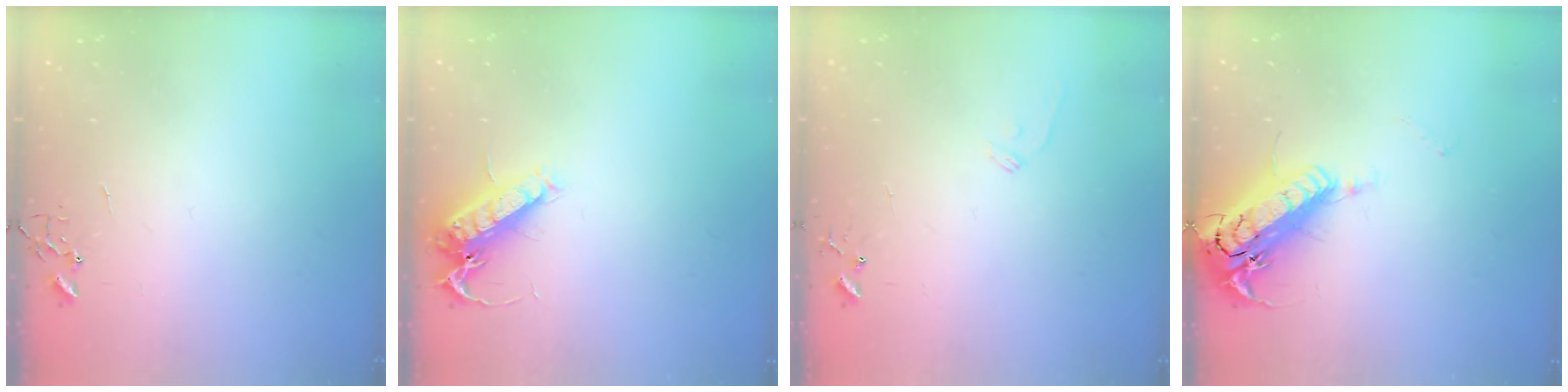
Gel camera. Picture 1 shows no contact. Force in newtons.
{"total": 13.8, "press": 13.7, "slide": 1.5}
{"total": 6.6, "press": 6.6, "slide": 0.6}
{"total": 21.3, "press": 20.9, "slide": 4.0}